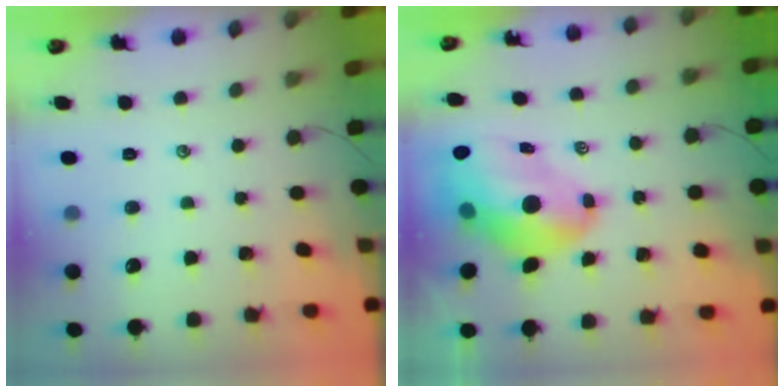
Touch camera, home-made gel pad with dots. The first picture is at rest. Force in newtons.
{"total": 12.4, "press": 11.9, "slide": 3.5}